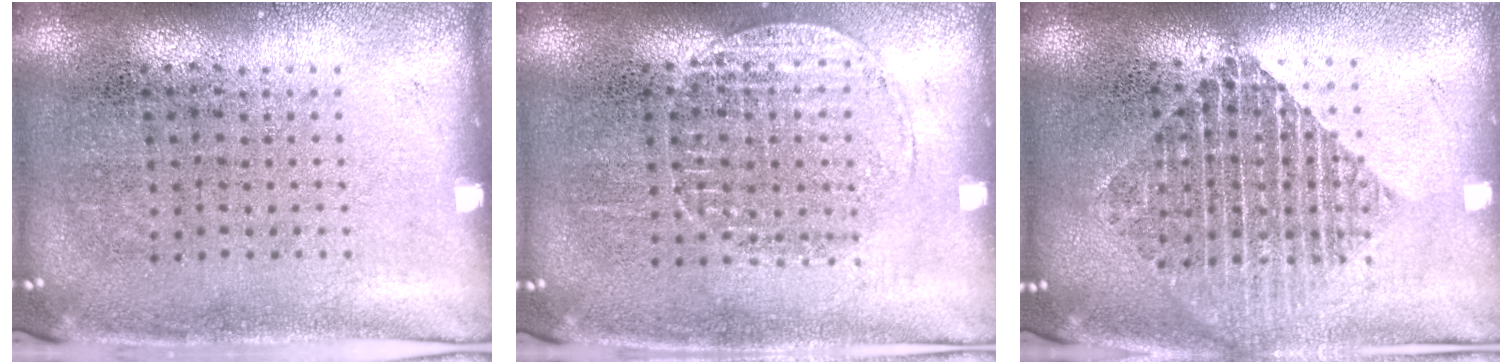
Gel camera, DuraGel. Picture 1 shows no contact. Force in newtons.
{"total": 1.3, "press": 1.1, "slide": 0.6}
{"total": 1.8, "press": 1.5, "slide": 0.9}